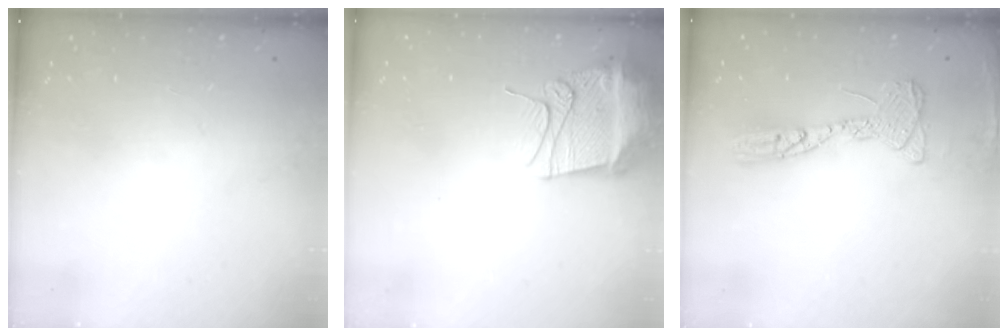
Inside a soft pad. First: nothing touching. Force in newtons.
{"total": 13.4, "press": 13.4, "slide": 1.3}
{"total": 13.8, "press": 13.7, "slide": 1.3}